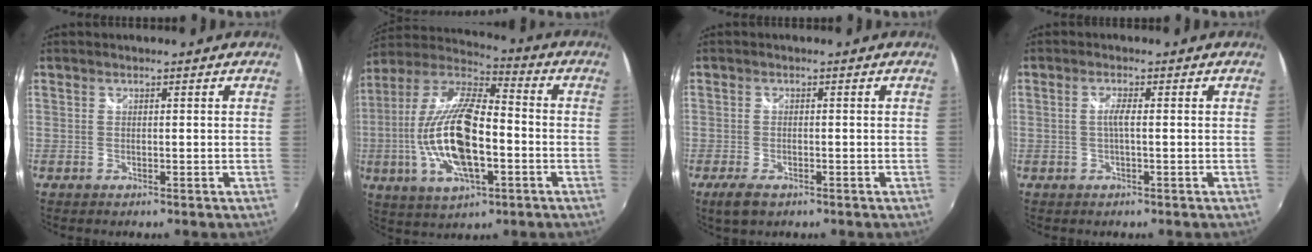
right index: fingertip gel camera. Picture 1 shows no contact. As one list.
[{"total": 19.8, "force": [-3.9, 7.4, 17.9], "torque": [-0.363, -0.007, -0.075]}, {"total": 3.9, "force": [-2.4, 1.8, 2.5], "torque": [-0.059, -0.012, -0.041]}, {"total": 1.9, "force": [-0.2, -0.1, 1.9], "torque": [-0.034, 0.001, -0.007]}]